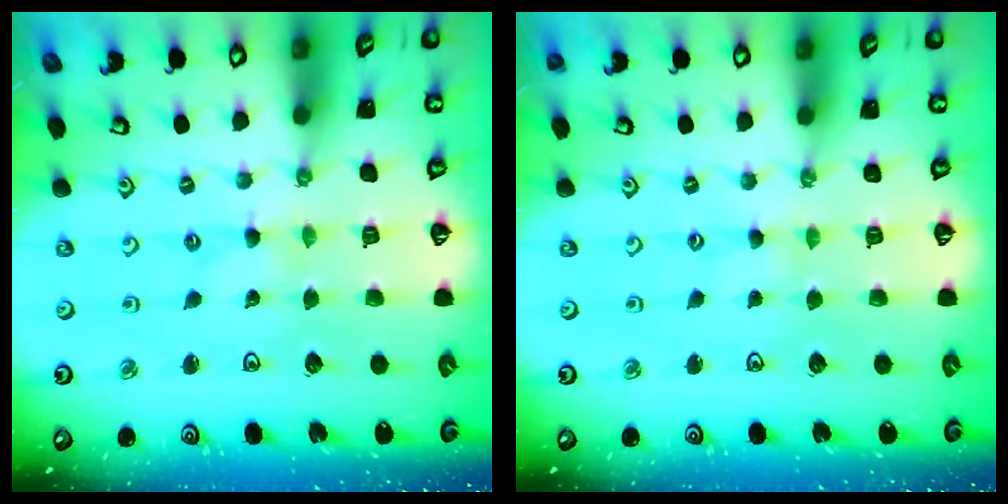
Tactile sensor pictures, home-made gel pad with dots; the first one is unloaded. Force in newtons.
{"total": 0.0}